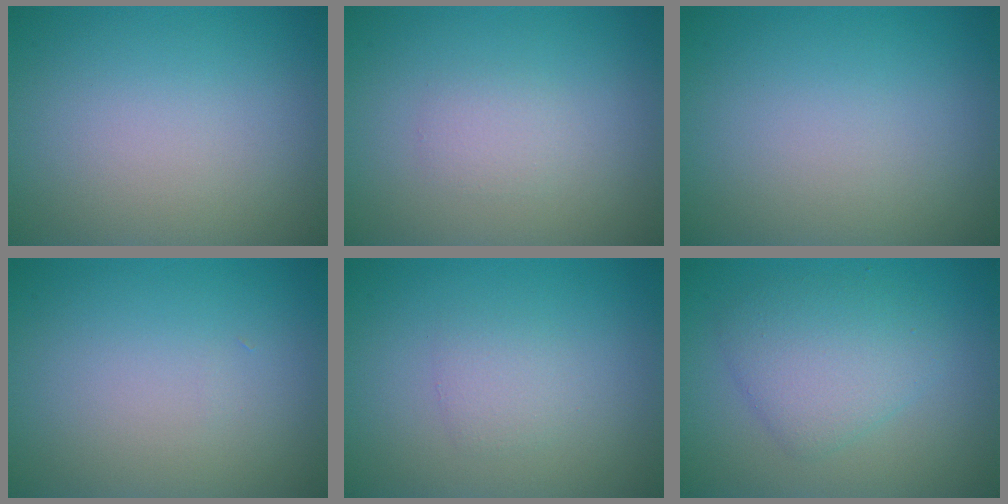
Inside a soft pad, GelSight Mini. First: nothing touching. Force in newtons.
{"total": 1.2, "press": 1.2, "slide": 0.0}
{"total": 0.0}
{"total": 0.0}
{"total": 1.4, "press": 1.4, "slide": 0.1}
{"total": 3.8, "press": 3.8, "slide": 0.1}